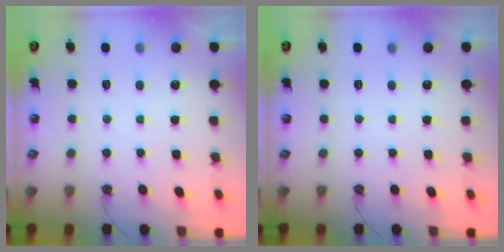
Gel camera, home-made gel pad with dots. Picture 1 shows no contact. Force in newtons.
{"total": 0.0}